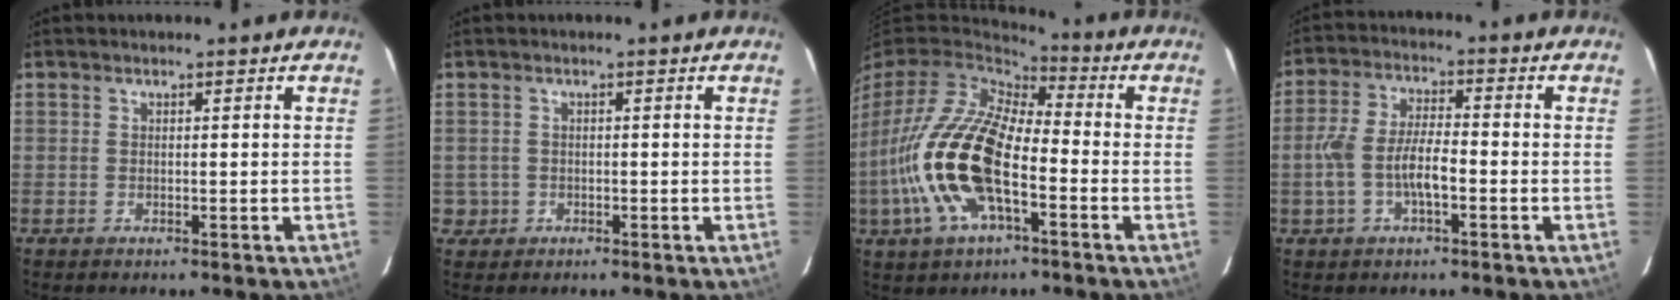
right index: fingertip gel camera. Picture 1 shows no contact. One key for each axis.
{"total": 2.6, "fx": -0.5, "fy": 2.5, "fz": 0.0, "tx": 0.001, "ty": 0.011, "tz": -0.001}
{"total": 19.6, "fx": -5.4, "fy": 8.7, "fz": 16.7, "tx": -0.352, "ty": -0.017, "tz": -0.107}
{"total": 7.7, "fx": -2.4, "fy": 2.9, "fz": 6.7, "tx": -0.142, "ty": 0.008, "tz": -0.042}